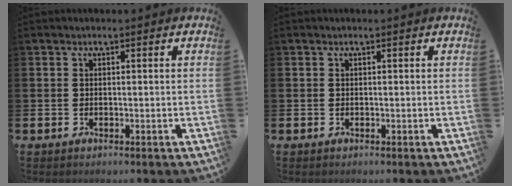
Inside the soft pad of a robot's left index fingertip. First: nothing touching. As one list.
[{"total": 0.0}]